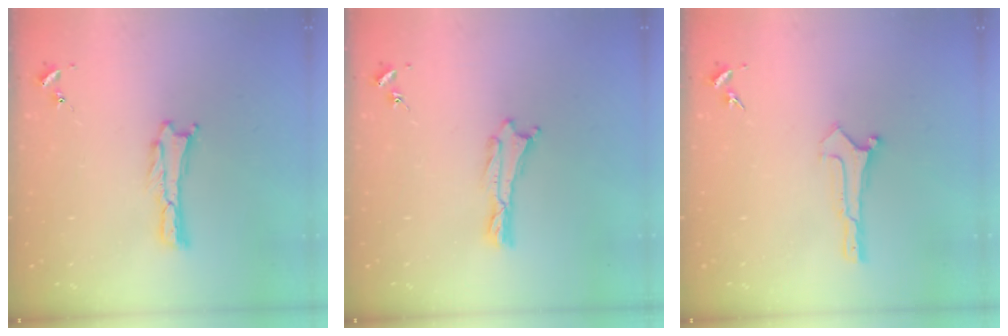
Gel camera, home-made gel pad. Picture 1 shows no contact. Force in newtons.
{"total": 0.0}
{"total": 0.0}